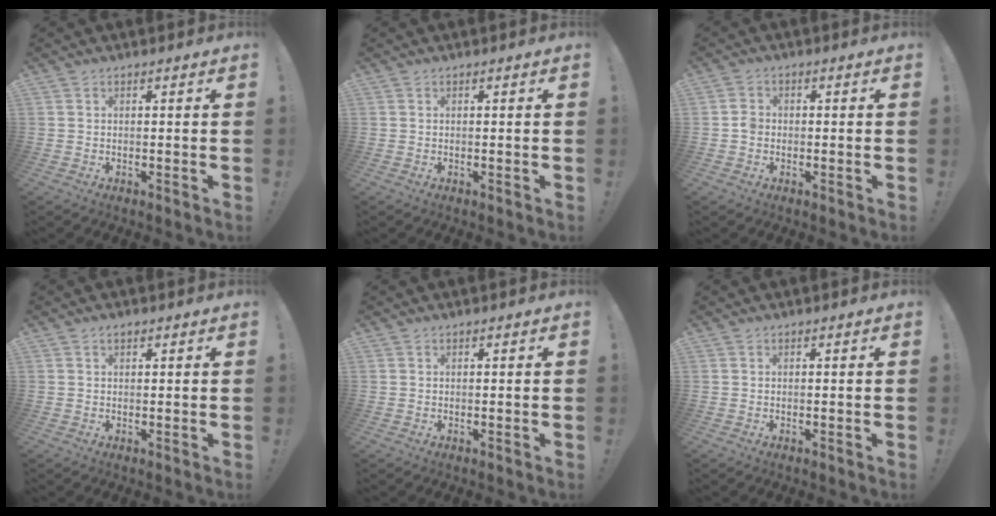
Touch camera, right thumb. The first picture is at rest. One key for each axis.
{"total": 0.0}
{"total": 2.5, "fx": -0.9, "fy": 2.0, "fz": 1.2, "tx": -0.014, "ty": 0.007, "tz": -0.018}
{"total": 1.1, "fx": 0.8, "fy": 0.5, "fz": 0.5, "tx": -0.004, "ty": -0.002, "tz": 0.014}
{"total": 0.0}
{"total": 0.0}